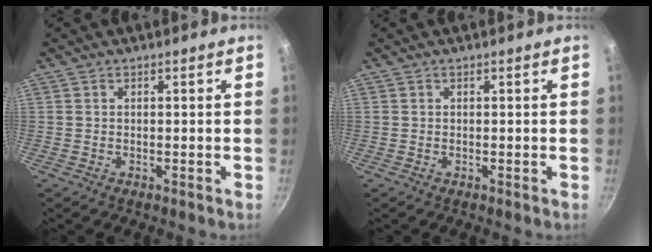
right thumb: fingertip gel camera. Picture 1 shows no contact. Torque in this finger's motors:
{"motor_torque": [0.03, 0.03, -0.04, -0.07, 0.00]}